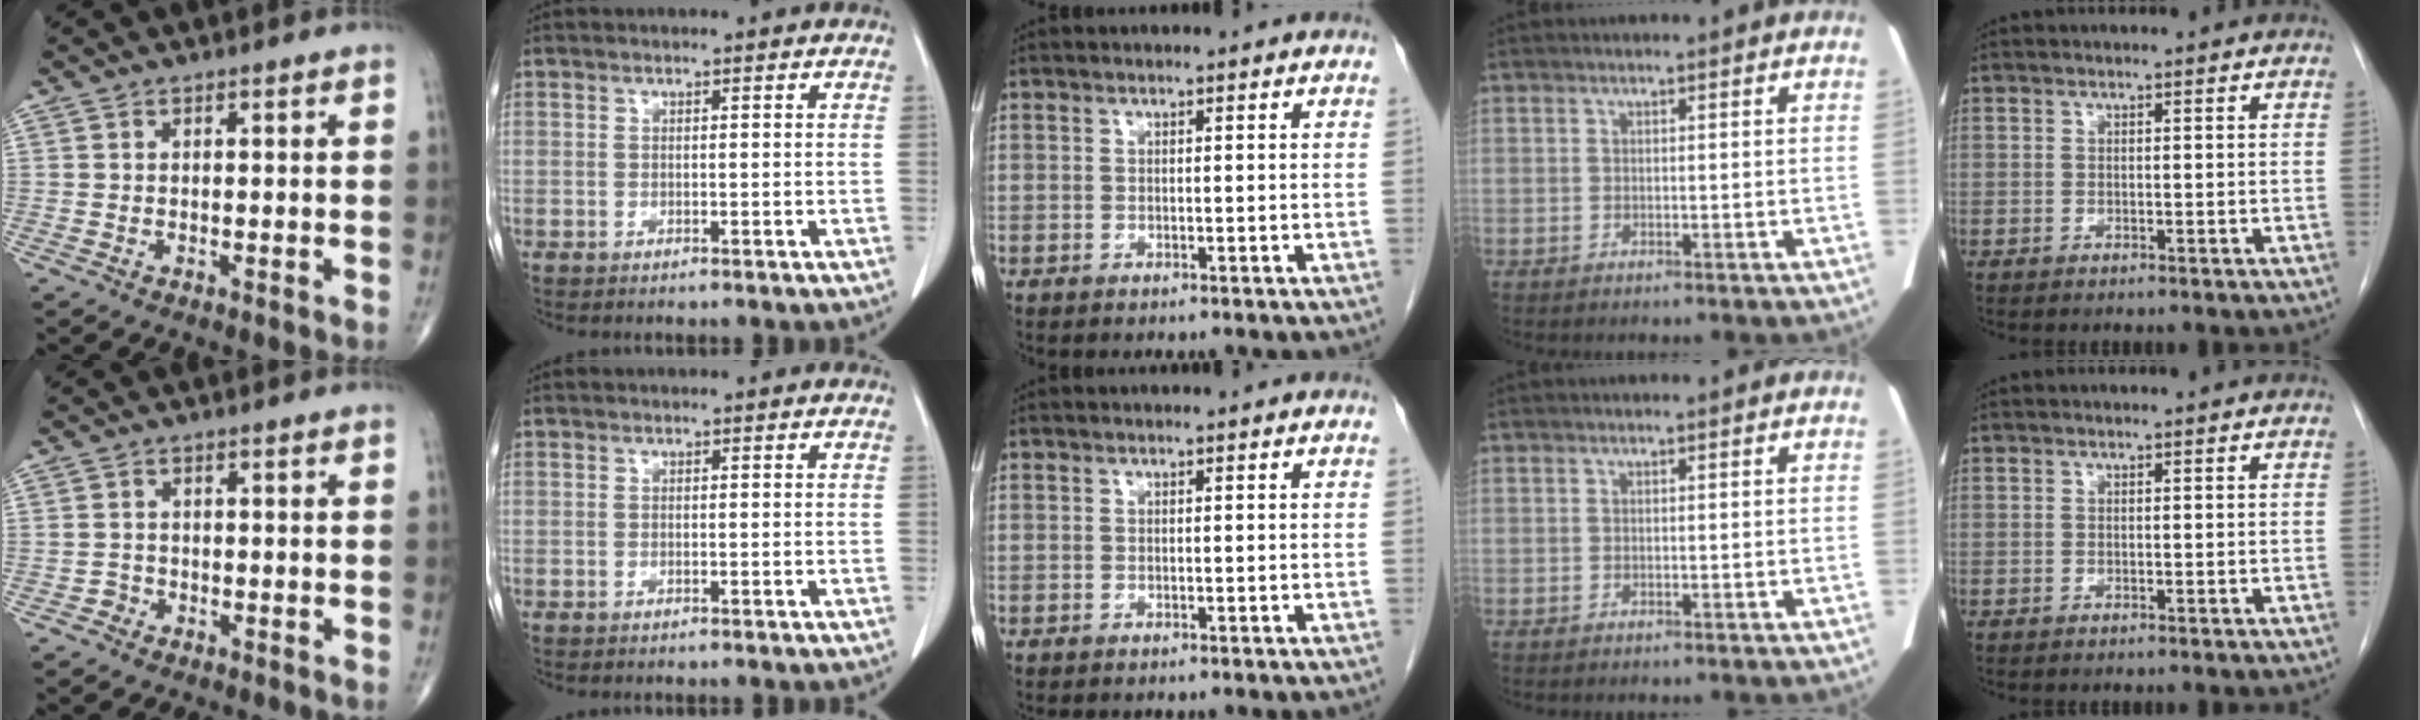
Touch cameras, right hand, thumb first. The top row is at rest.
{"thumb": {"total": 1.2, "force": [-0.8, 1.0, -0.1], "torque": [0.006, 0.005, -0.020]}}